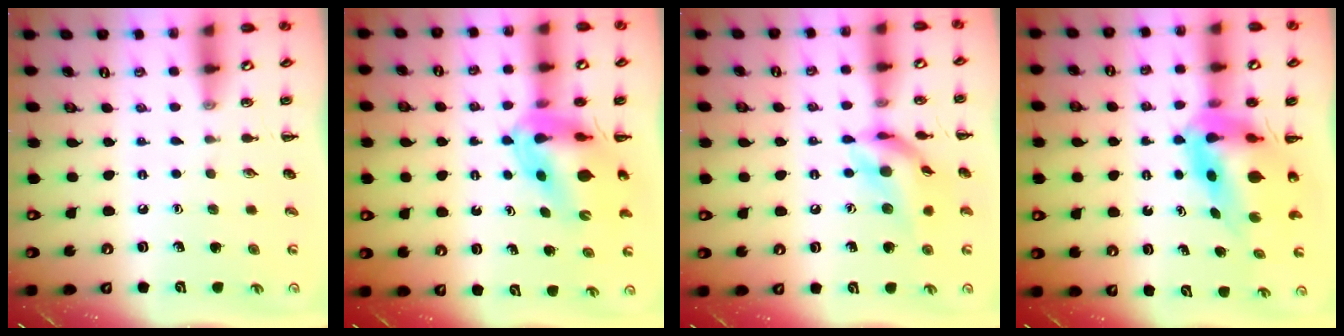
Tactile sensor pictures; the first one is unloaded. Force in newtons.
{"total": 11.6, "press": 11.0, "slide": 3.6}
{"total": 13.4, "press": 13.2, "slide": 2.3}
{"total": 8.6, "press": 8.2, "slide": 2.6}